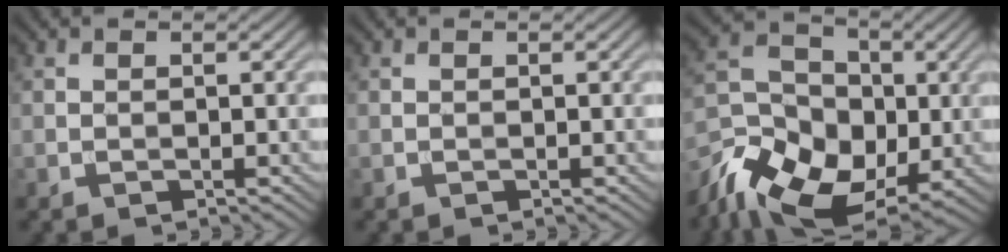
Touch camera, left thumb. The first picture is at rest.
{"total": 0.0}
{"total": 13.9, "force": [-5.9, 9.5, 8.2], "torque": [-0.197, -0.017, -0.110]}